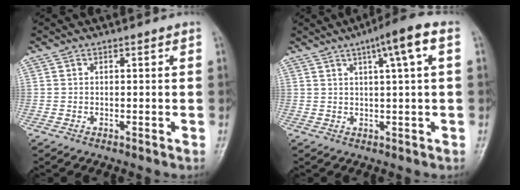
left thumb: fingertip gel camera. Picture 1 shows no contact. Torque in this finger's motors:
{"motor_torque": [0.41, 0.15, 0.84, 0.00, 0.01]}